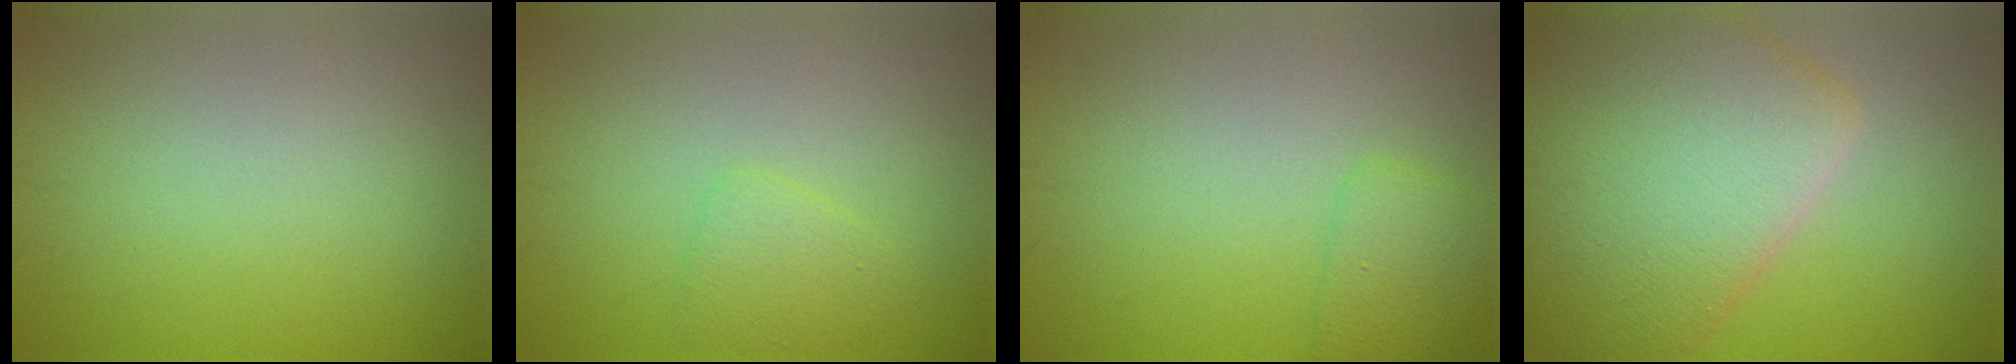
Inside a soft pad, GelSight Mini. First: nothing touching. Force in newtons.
{"total": 1.8, "press": 1.8, "slide": 0.1}
{"total": 2.2, "press": 2.2, "slide": 0.2}
{"total": 11.7, "press": 11.6, "slide": 0.9}